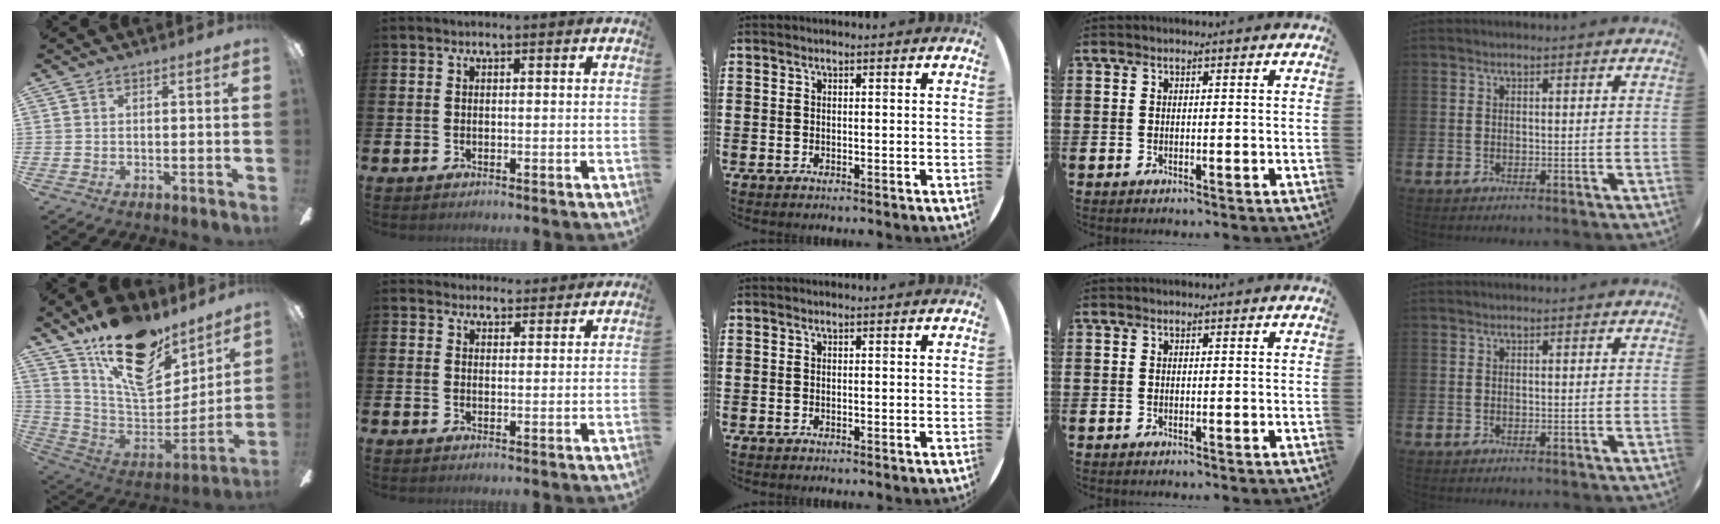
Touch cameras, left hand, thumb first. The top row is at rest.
{"thumb": {"total": 22.8, "force": [14.6, 11.6, 13.0], "torque": [-0.205, -0.094, 0.262]}, "index": {"total": 3.0, "force": [2.9, 0.9, -0.4], "torque": [0.007, -0.017, 0.052]}}